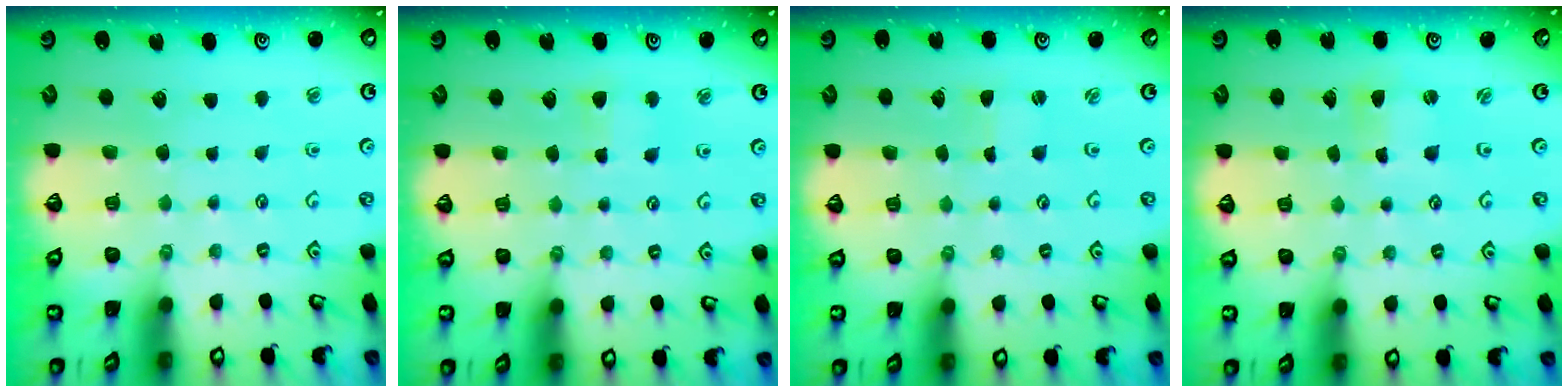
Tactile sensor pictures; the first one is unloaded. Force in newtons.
{"total": 3.2, "press": 3.2, "slide": 0.4}
{"total": 0.0}
{"total": 0.6, "press": 0.6, "slide": 0.1}